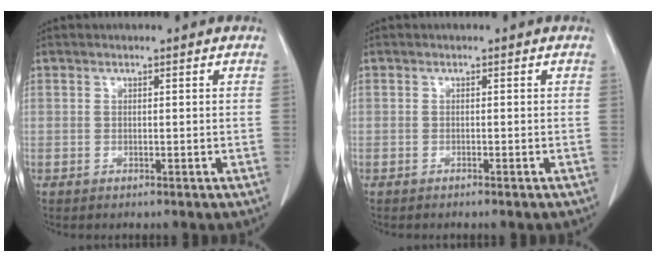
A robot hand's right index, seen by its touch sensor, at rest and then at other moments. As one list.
[{"total": 1.0, "force": [-0.8, 0.0, 0.6], "torque": [-0.007, 0.000, -0.005]}]